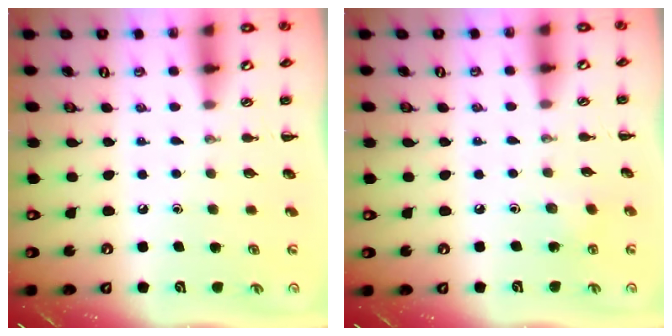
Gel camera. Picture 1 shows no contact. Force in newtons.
{"total": 2.4, "press": 2.3, "slide": 0.6}